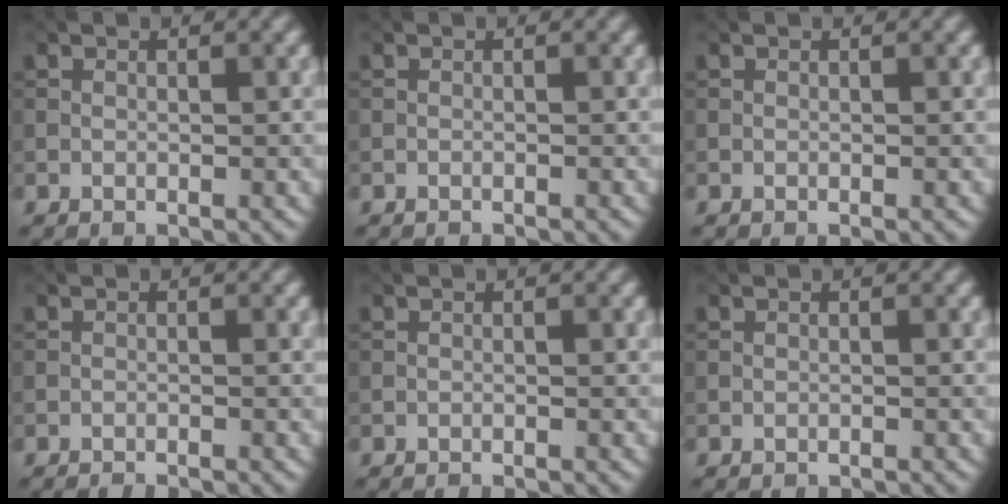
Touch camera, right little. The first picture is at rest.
{"total": 0.7, "force": [-0.7, 0.1, 0.2], "torque": [0.002, 0.000, -0.012]}
{"total": 0.0}
{"total": 1.5, "force": [-1.4, 0.2, 0.5], "torque": [-0.001, 0.001, -0.023]}
{"total": 0.9, "force": [-0.8, 0.1, 0.2], "torque": [0.003, 0.000, -0.014]}
{"total": 0.9, "force": [-0.9, 0.1, 0.0], "torque": [0.002, -0.002, -0.017]}